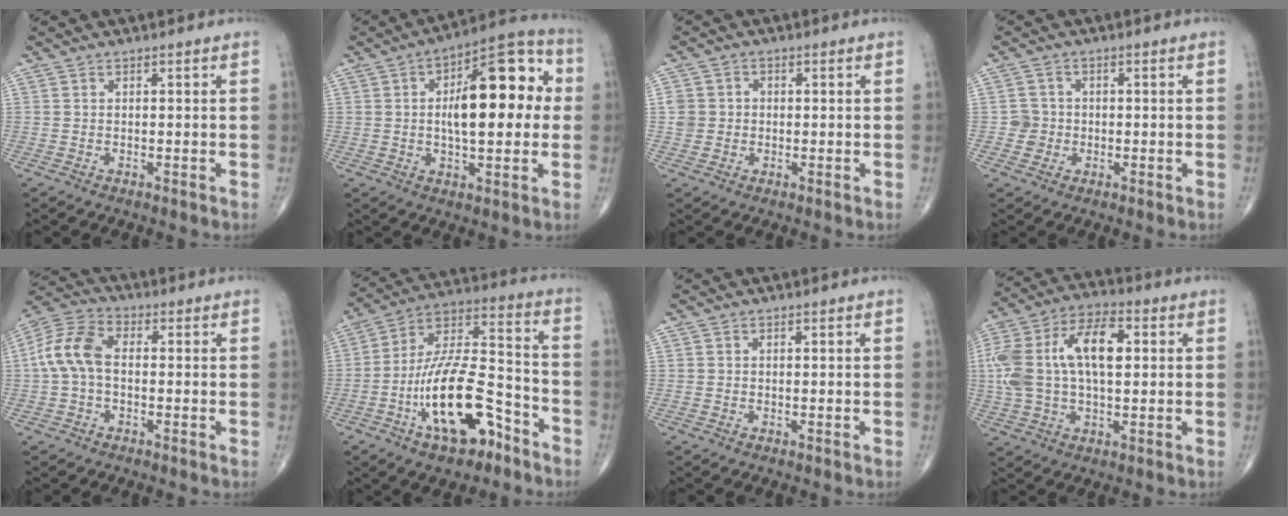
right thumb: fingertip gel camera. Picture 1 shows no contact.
{"total": 18.5, "force": [1.9, 8.0, 16.5], "torque": [-0.214, 0.027, 0.021]}
{"total": 3.9, "force": [0.0, 3.7, 1.2], "torque": [-0.007, 0.009, 0.002]}
{"total": 2.9, "force": [-0.5, 2.9, 0.2], "torque": [0.019, 0.009, -0.012]}
{"total": 9.4, "force": [-0.2, 5.8, 7.4], "torque": [-0.157, 0.028, -0.015]}
{"total": 19.2, "force": [-8.8, 8.3, 14.9], "torque": [-0.252, 0.070, -0.150]}
{"total": 0.0}
{"total": 18.8, "force": [2.6, 9.9, 15.7], "torque": [-0.322, 0.029, 0.040]}